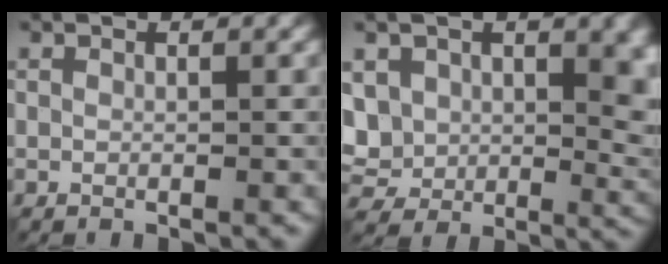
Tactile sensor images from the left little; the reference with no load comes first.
{"total": 9.7, "force": [2.6, 7.4, 5.7], "torque": [-0.118, -0.020, 0.049]}